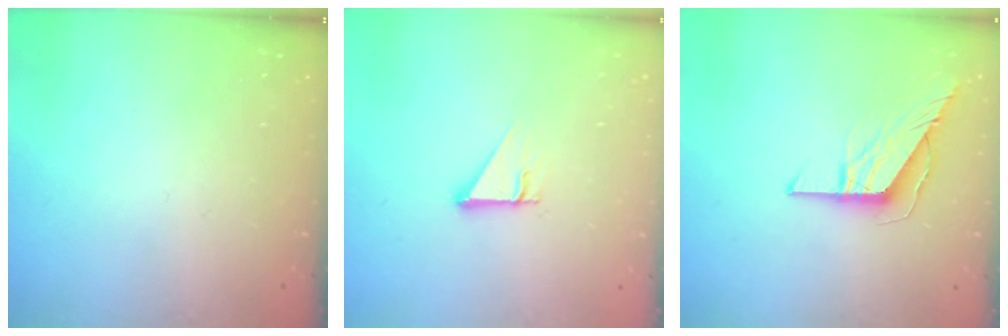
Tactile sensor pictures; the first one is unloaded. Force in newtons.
{"total": 2.5, "press": 2.5, "slide": 0.2}
{"total": 9.4, "press": 9.4, "slide": 0.9}